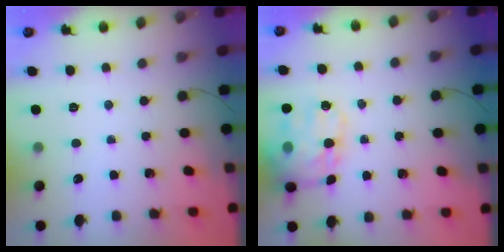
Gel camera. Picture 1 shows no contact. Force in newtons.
{"total": 17.9, "press": 17.6, "slide": 3.1}